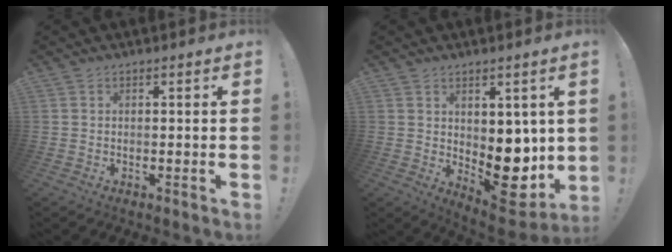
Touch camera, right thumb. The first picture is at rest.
{"total": 12.3, "force": [-0.9, 8.4, 8.9], "torque": [-0.056, -0.015, 0.000]}